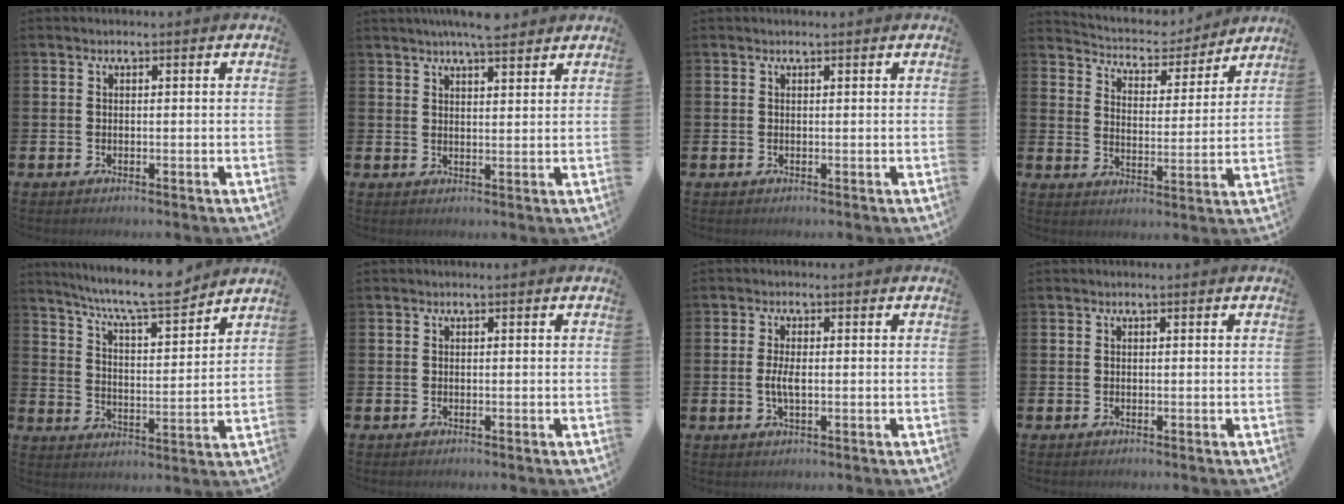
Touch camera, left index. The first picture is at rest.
{"total": 5.2, "force": [4.9, 0.5, 1.7], "torque": [-0.033, -0.018, 0.086]}
{"total": 0.0}
{"total": 5.2, "force": [4.9, 1.5, 0.4], "torque": [-0.036, -0.047, 0.080]}
{"total": 9.1, "force": [8.4, 0.7, 3.5], "torque": [-0.082, -0.055, 0.145]}
{"total": 0.0}
{"total": 2.8, "force": [-0.2, 1.1, 2.6], "torque": [-0.055, -0.002, -0.007]}
{"total": 0.0}